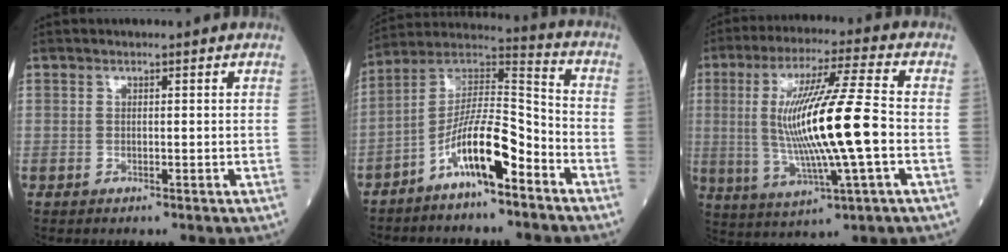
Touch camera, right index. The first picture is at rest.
{"total": 11.6, "force": [-6.3, 2.4, 9.5], "torque": [-0.180, 0.024, -0.112]}
{"total": 16.2, "force": [-0.9, 0.3, 16.2], "torque": [-0.314, -0.001, -0.018]}